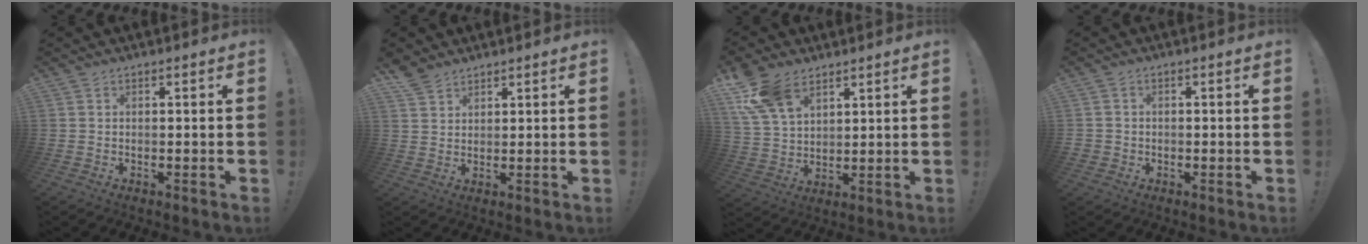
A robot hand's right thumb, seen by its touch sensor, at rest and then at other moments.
{"total": 4.1, "force": [3.5, 1.9, 0.9], "torque": [-0.018, -0.020, 0.067]}
{"total": 12.8, "force": [7.7, 7.7, 6.6], "torque": [-0.140, -0.034, 0.151]}
{"total": 1.8, "force": [-0.6, 1.7, 0.6], "torque": [-0.013, 0.006, -0.010]}